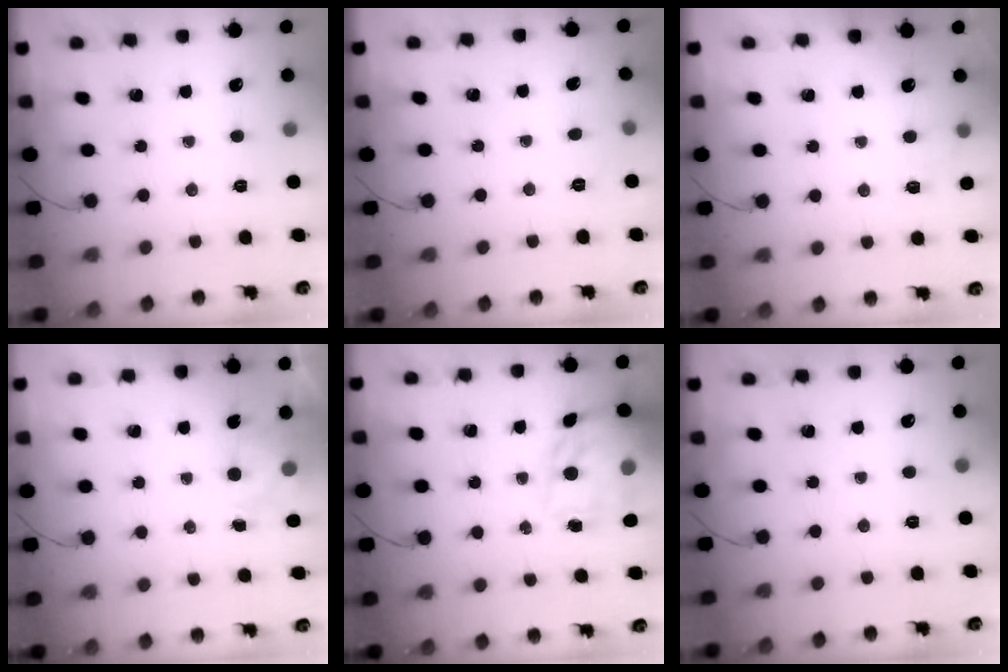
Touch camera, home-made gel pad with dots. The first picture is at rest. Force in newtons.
{"total": 5.0, "press": 4.9, "slide": 1.1}
{"total": 2.8, "press": 2.5, "slide": 1.4}
{"total": 2.5, "press": 2.1, "slide": 1.4}
{"total": 18.1, "press": 17.6, "slide": 4.4}
{"total": 0.0}